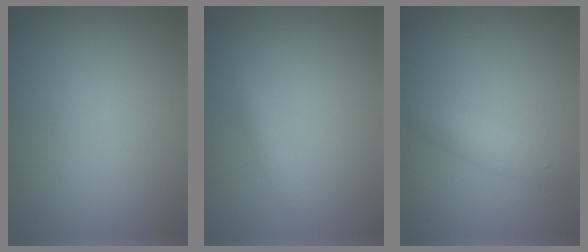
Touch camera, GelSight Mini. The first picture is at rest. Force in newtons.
{"total": 0.9, "press": 0.9, "slide": 0.0}
{"total": 1.6, "press": 1.6, "slide": 0.1}